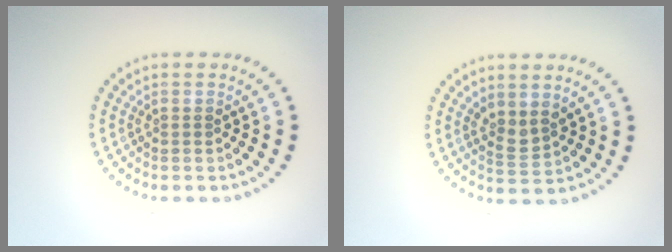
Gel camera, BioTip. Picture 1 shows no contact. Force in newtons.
{"total": 1.8, "press": 1.4, "slide": 1.1}